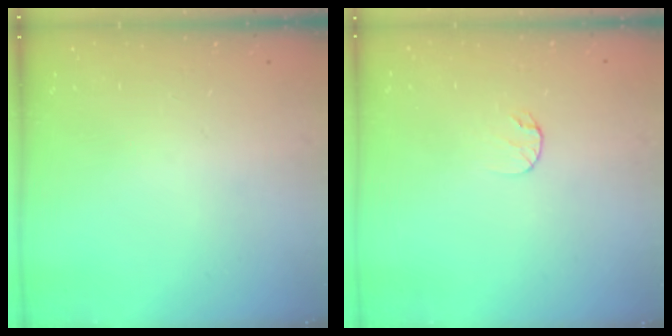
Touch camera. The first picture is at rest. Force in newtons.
{"total": 5.2, "press": 5.1, "slide": 0.5}